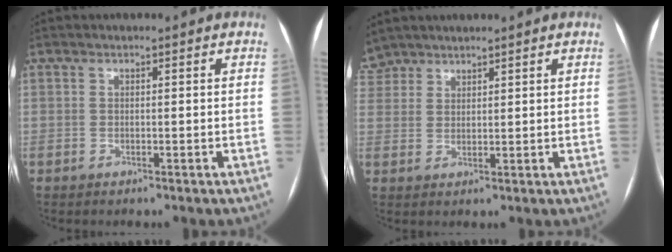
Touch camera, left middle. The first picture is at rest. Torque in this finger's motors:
{"motor_torque": [1.12, -1.02, 1.06, 0.07]}